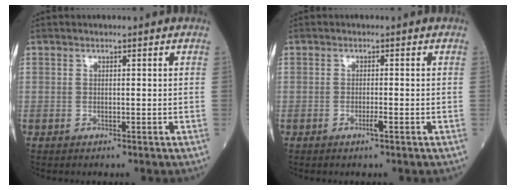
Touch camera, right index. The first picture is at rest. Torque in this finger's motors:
{"motor_torque": [0.24, 0.04, 0.12, 0.03]}